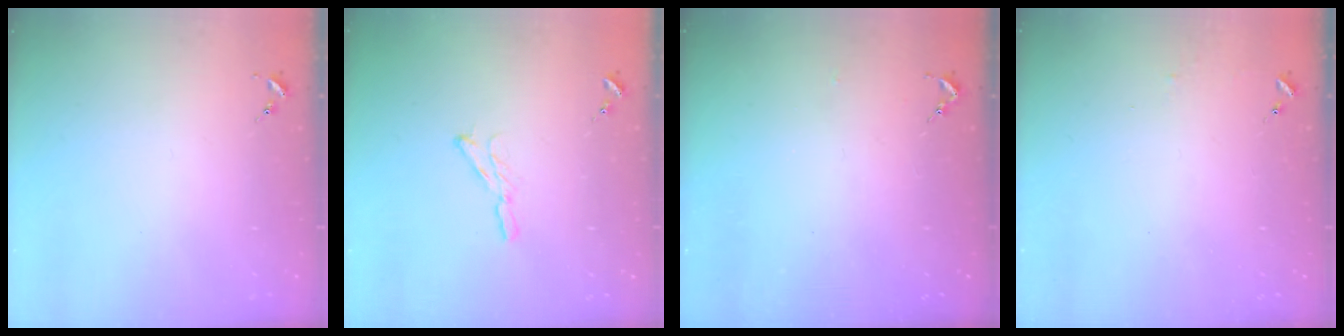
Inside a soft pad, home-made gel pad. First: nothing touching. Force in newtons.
{"total": 5.7, "press": 5.7, "slide": 0.1}
{"total": 2.6, "press": 2.5, "slide": 0.3}
{"total": 3.2, "press": 3.2, "slide": 0.3}